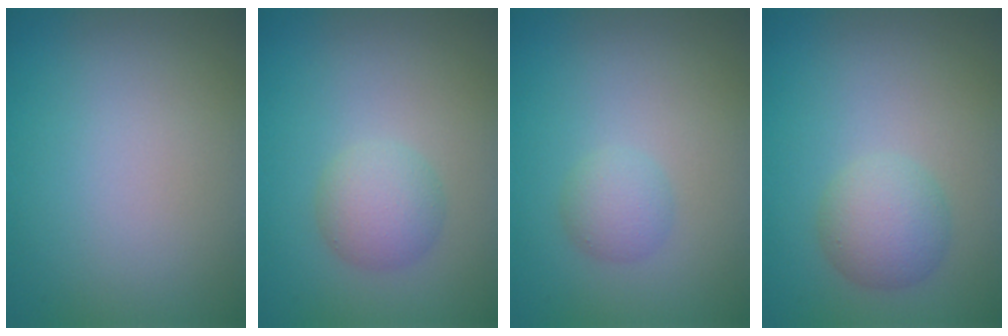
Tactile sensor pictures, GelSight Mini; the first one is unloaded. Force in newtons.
{"total": 2.9, "press": 2.9, "slide": 0.0}
{"total": 1.8, "press": 1.8, "slide": 0.1}
{"total": 3.3, "press": 3.3, "slide": 0.2}